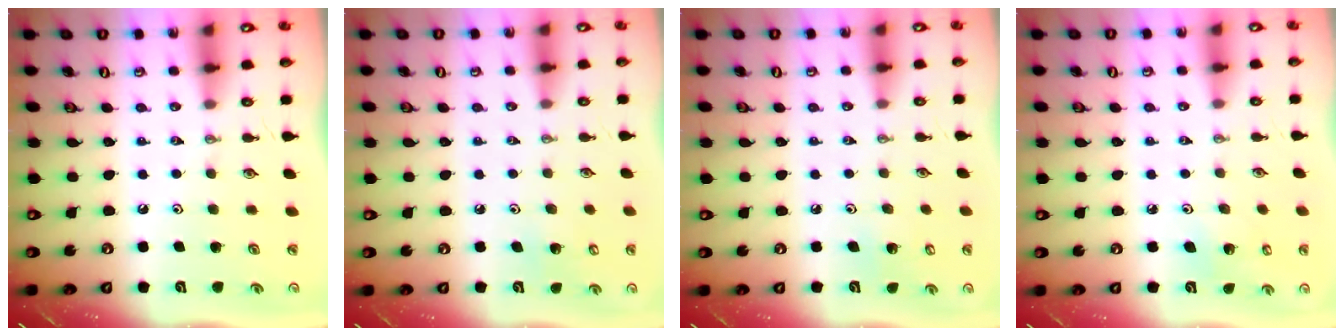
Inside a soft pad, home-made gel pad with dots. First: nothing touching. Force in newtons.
{"total": 5.3, "press": 5.3, "slide": 0.3}
{"total": 4.2, "press": 4.2, "slide": 0.2}
{"total": 5.4, "press": 5.3, "slide": 0.5}